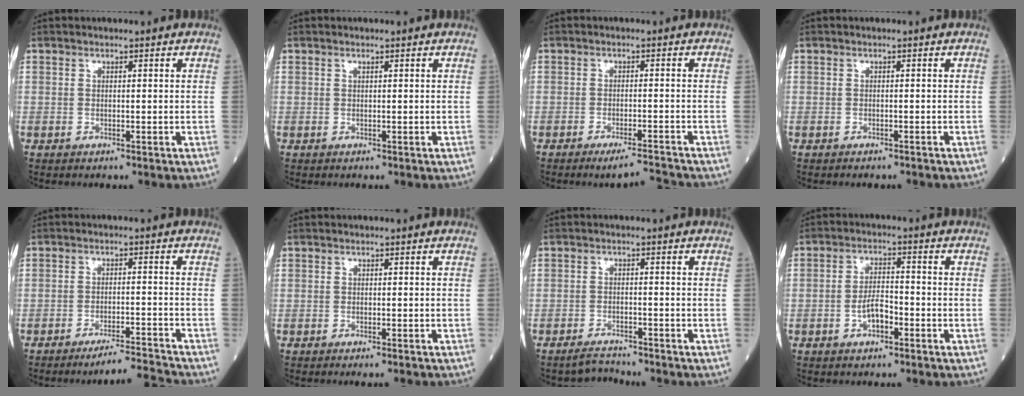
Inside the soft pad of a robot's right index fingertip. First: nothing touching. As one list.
[{"total": 0.0}, {"total": 4.3, "force": [-4.0, -0.8, 1.4], "torque": [-0.016, -0.011, -0.067]}, {"total": 1.6, "force": [-1.5, 0.4, 0.4], "torque": [-0.006, -0.003, -0.019]}, {"total": 6.0, "force": [-5.6, -1.9, 0.9], "torque": [-0.009, -0.006, -0.096]}, {"total": 2.4, "force": [-2.2, 0.0, 1.0], "torque": [-0.010, -0.004, -0.030]}, {"total": 2.3, "force": [-2.2, 0.0, -0.5], "torque": [0.010, -0.012, -0.037]}, {"total": 4.1, "force": [-1.7, 1.6, 3.3], "torque": [-0.064, 0.007, -0.033]}]